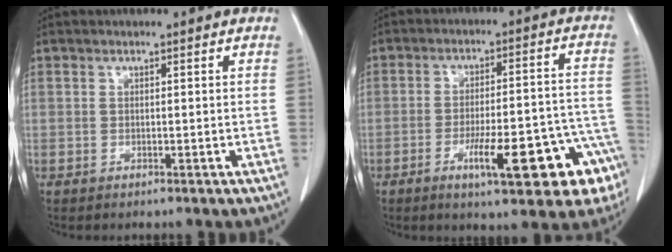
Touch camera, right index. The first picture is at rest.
{"total": 16.1, "force": [-7.9, 3.2, 13.7], "torque": [-0.116, 0.032, -0.096]}